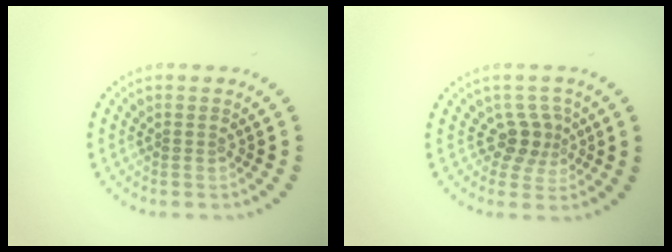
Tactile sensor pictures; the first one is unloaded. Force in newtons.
{"total": 2.4, "press": 1.8, "slide": 1.6}